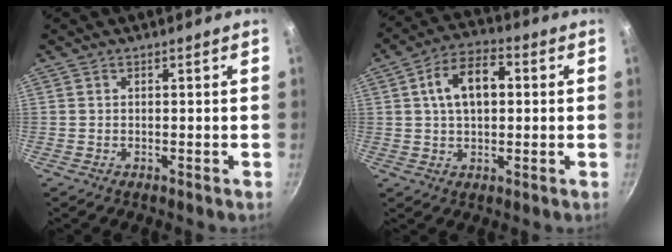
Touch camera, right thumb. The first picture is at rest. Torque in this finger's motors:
{"motor_torque": [-0.88, 1.17, 0.73, 0.24, 0.09]}